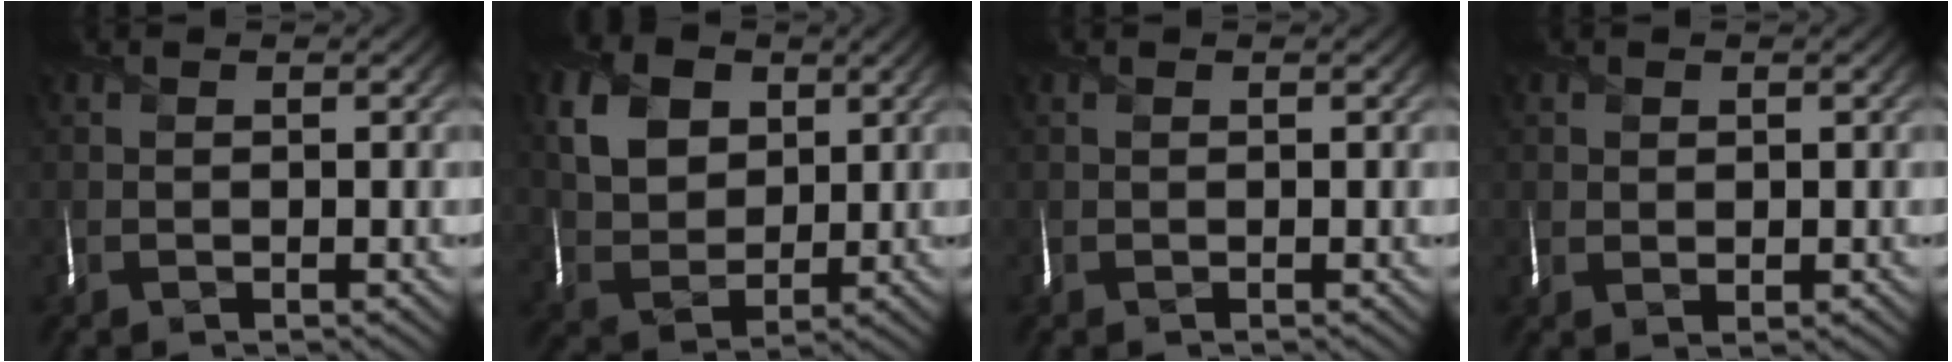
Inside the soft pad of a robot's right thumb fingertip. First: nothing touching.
{"total": 8.3, "force": [3.1, 5.8, 5.0], "torque": [-0.132, 0.006, 0.054]}
{"total": 0.0}
{"total": 1.3, "force": [0.6, 0.9, 0.6], "torque": [-0.012, -0.001, 0.013]}